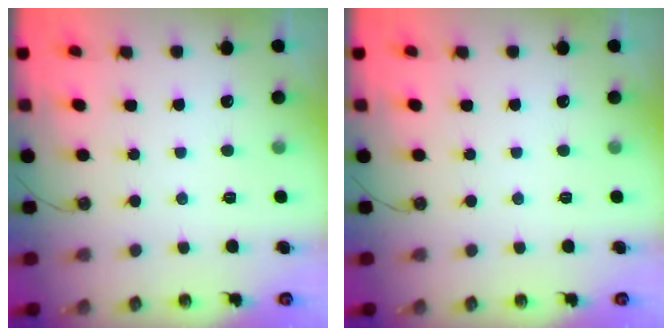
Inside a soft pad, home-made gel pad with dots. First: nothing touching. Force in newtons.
{"total": 0.0}